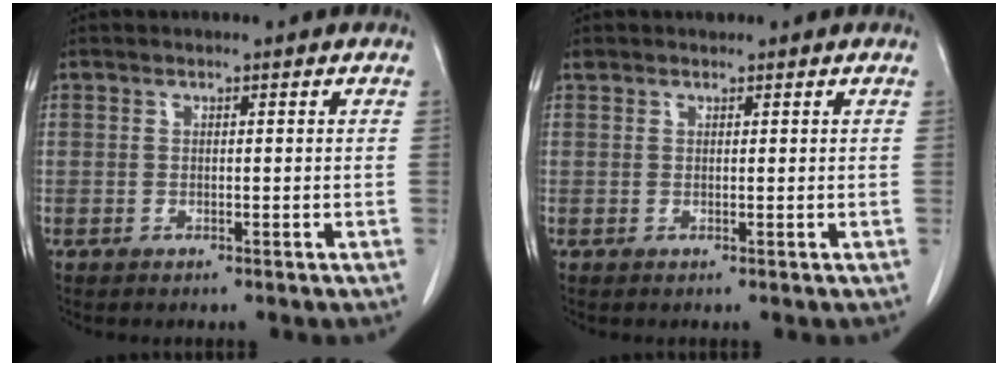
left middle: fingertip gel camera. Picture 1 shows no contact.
{"total": 0.8, "force": [0.7, 0.4, 0.0], "torque": [-0.009, 0.013, 0.015]}